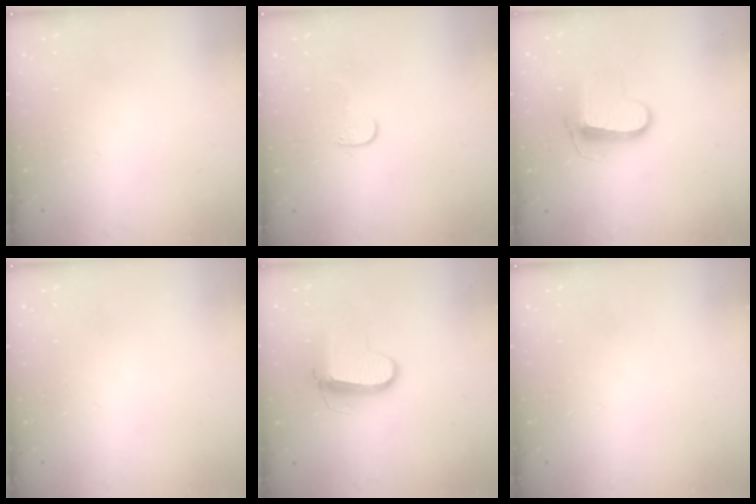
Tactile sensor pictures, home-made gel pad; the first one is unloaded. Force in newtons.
{"total": 3.9, "press": 3.9, "slide": 0.4}
{"total": 10.0, "press": 10.0, "slide": 0.5}
{"total": 0.0}
{"total": 9.6, "press": 9.5, "slide": 0.9}
{"total": 0.0}